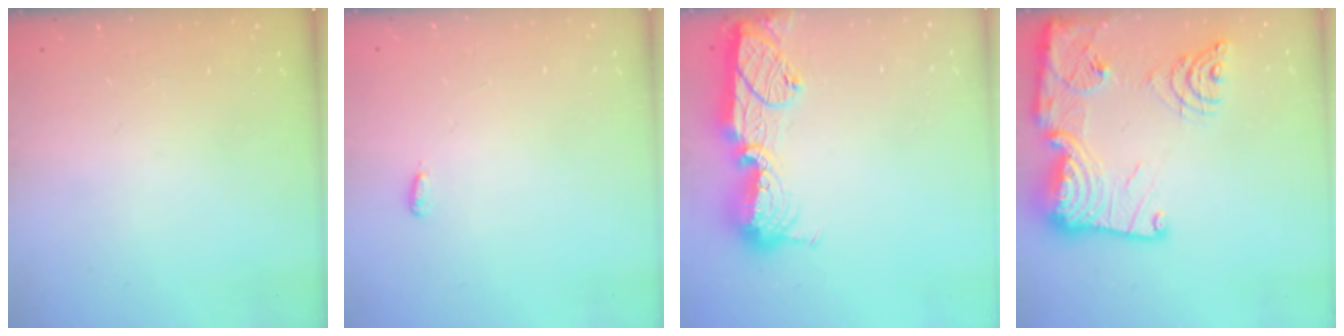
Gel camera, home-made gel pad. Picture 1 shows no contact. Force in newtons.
{"total": 2.7, "press": 2.6, "slide": 0.9}
{"total": 14.9, "press": 14.9, "slide": 0.9}
{"total": 25.2, "press": 25.1, "slide": 2.6}